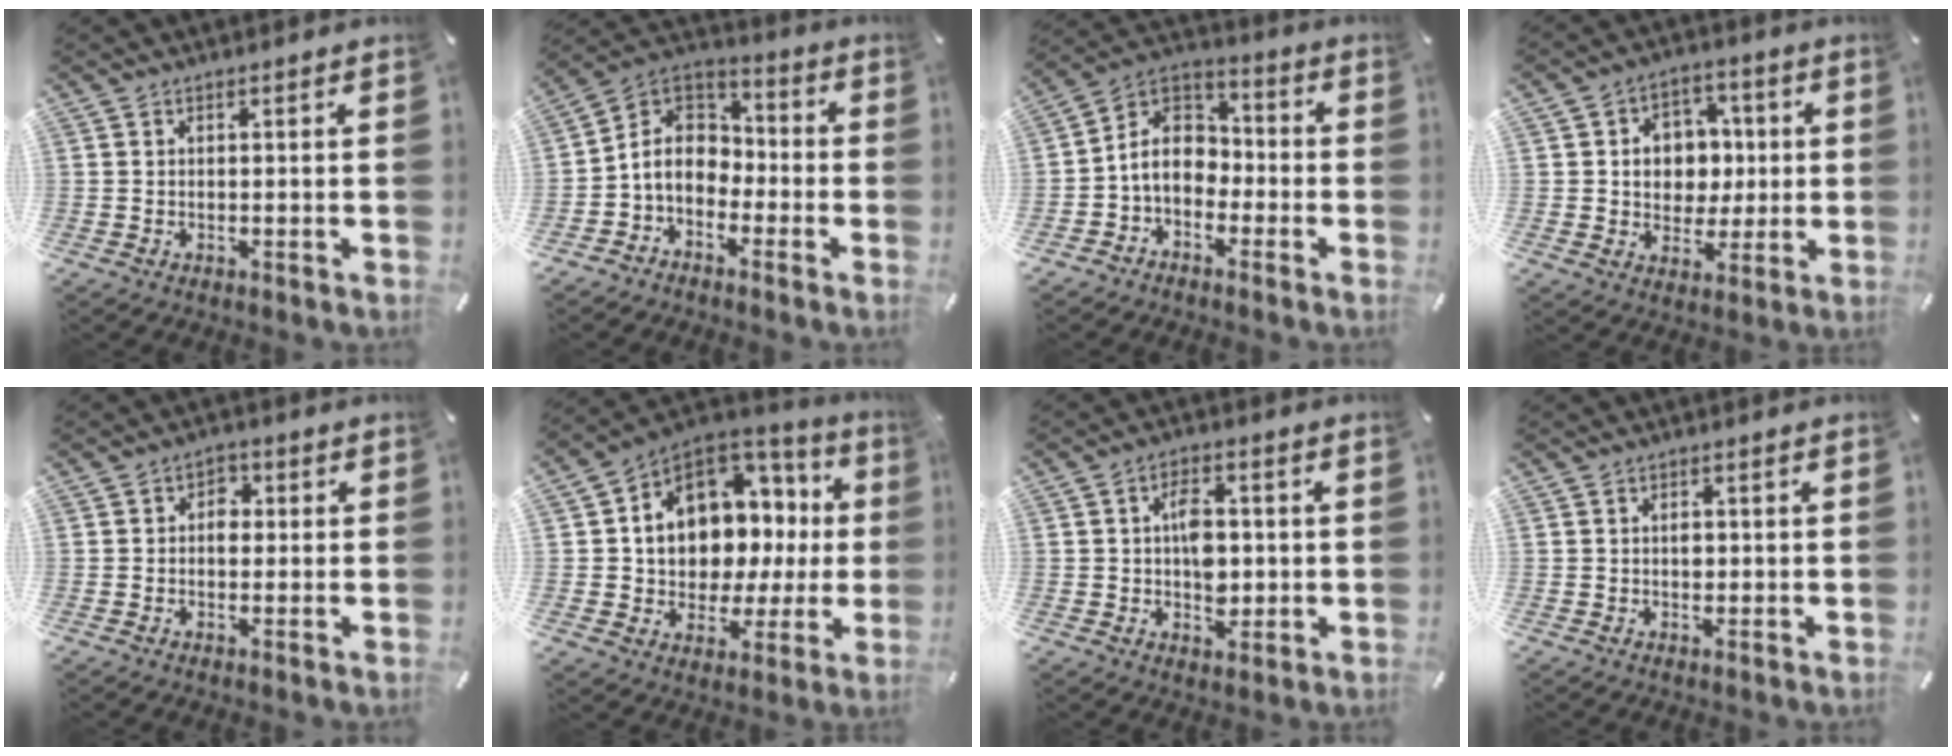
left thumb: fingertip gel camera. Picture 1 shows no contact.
{"total": 8.5, "force": [-3.1, 7.2, 3.3], "torque": [-0.095, 0.008, -0.062]}
{"total": 8.9, "force": [-3.1, 7.2, 4.1], "torque": [-0.099, 0.022, -0.061]}
{"total": 9.0, "force": [0.4, 8.4, 3.4], "torque": [-0.046, 0.007, 0.010]}
{"total": 3.7, "force": [-0.3, 2.9, 2.4], "torque": [-0.021, 0.002, -0.012]}
{"total": 12.1, "force": [4.0, 9.7, 6.0], "torque": [-0.093, -0.057, 0.076]}
{"total": 7.6, "force": [0.1, 5.1, 5.6], "torque": [-0.089, 0.004, -0.001]}
{"total": 1.8, "force": [-0.1, 1.4, 1.2], "torque": [-0.016, 0.001, -0.006]}